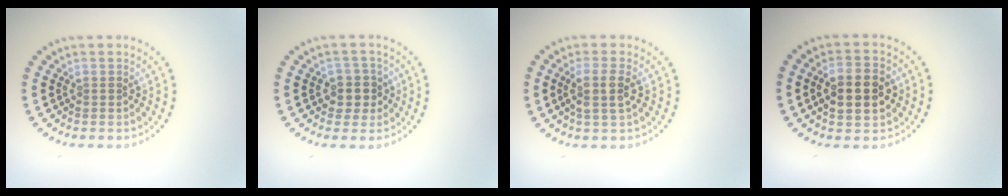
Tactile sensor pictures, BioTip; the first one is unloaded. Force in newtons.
{"total": 2.4, "press": 2.1, "slide": 1.1}
{"total": 2.6, "press": 2.2, "slide": 1.4}
{"total": 4.7, "press": 4.7, "slide": 0.3}